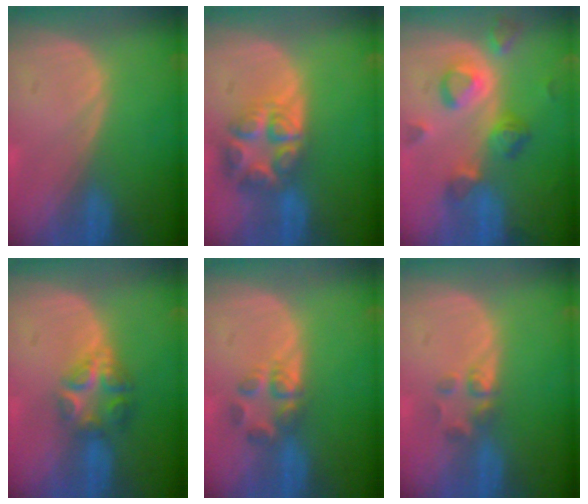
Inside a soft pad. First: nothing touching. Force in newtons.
{"total": 8.2, "press": 7.2, "slide": 4.1}
{"total": 7.4, "press": 7.3, "slide": 1.2}
{"total": 6.1, "press": 5.4, "slide": 2.8}
{"total": 4.0, "press": 4.0, "slide": 0.8}
{"total": 2.6, "press": 2.4, "slide": 0.9}